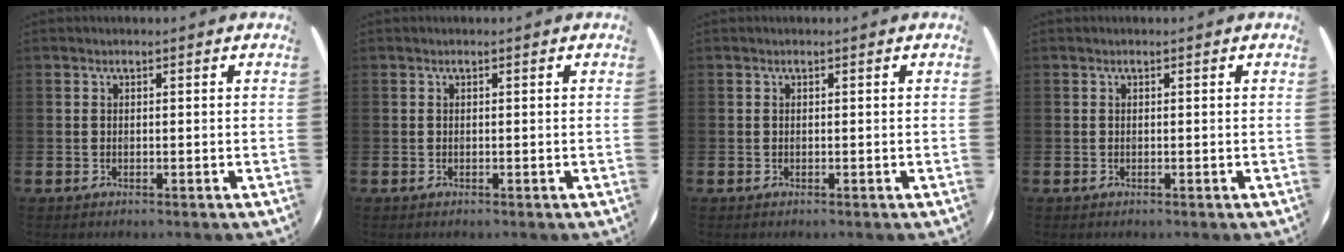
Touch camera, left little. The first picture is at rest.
{"total": 0.0}
{"total": 0.0}
{"total": 0.0}